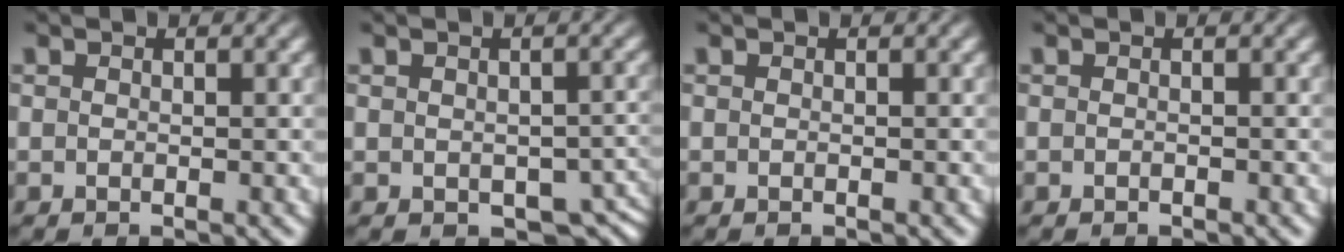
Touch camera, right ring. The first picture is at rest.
{"total": 4.0, "force": [-2.1, 2.5, 2.2], "torque": [-0.014, -0.017, -0.021]}
{"total": 0.0}
{"total": 0.6, "force": [-0.5, -0.1, -0.3], "torque": [0.008, -0.002, -0.006]}